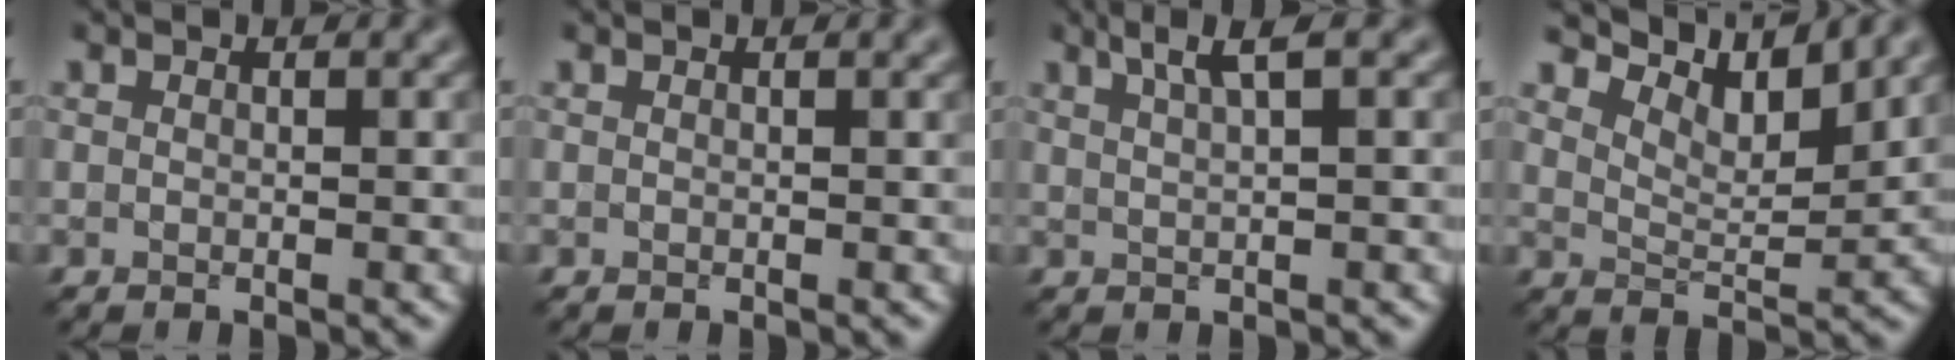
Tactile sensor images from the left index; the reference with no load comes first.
{"total": 0.5, "force": [0.3, 0.1, 0.4], "torque": [-0.002, 0.004, 0.005]}
{"total": 3.0, "force": [1.8, 0.5, 2.3], "torque": [-0.029, 0.006, 0.031]}
{"total": 6.4, "force": [5.7, 1.1, 2.6], "torque": [-0.054, 0.003, 0.092]}